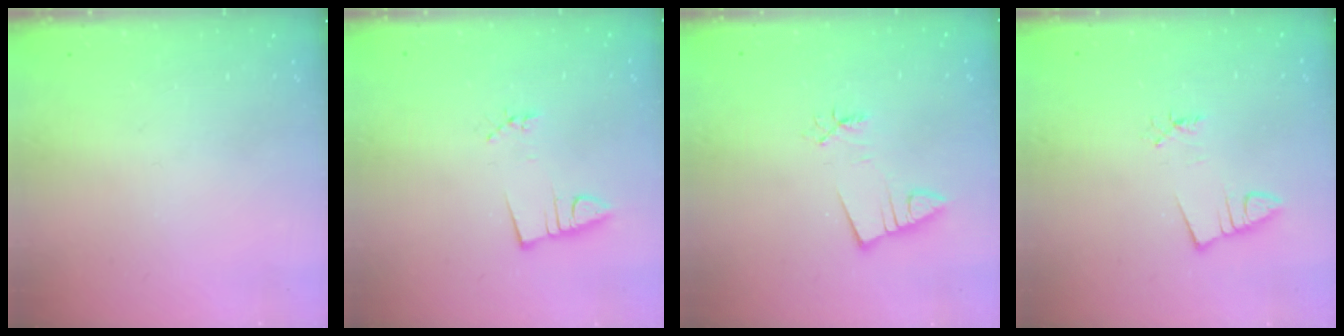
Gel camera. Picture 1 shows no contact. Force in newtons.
{"total": 3.0, "press": 1.6, "slide": 2.5}
{"total": 2.8, "press": 2.8, "slide": 0.4}
{"total": 1.1, "press": 1.1, "slide": 0.1}